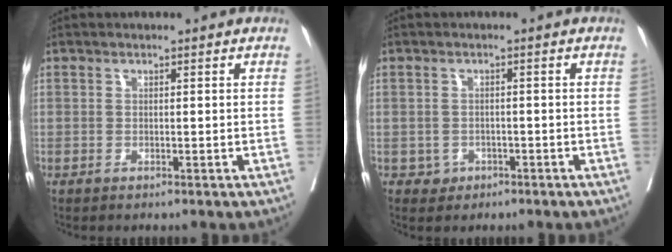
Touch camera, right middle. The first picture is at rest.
{"total": 1.8, "force": [-0.7, 1.6, 0.2], "torque": [-0.003, 0.007, -0.007]}